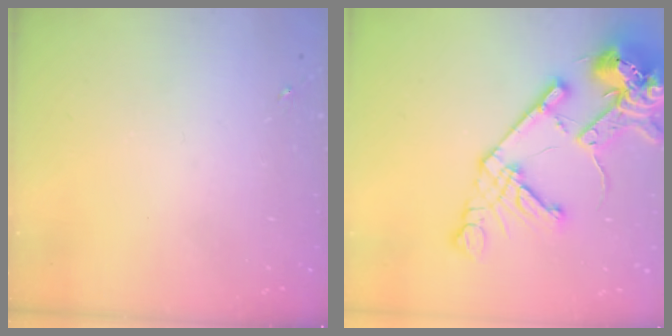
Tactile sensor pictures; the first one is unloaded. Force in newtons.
{"total": 20.4, "press": 20.2, "slide": 2.9}